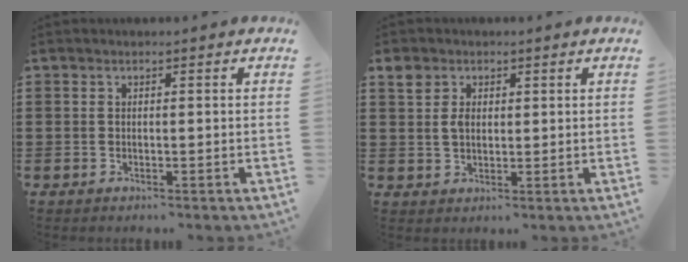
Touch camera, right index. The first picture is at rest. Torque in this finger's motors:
{"motor_torque": [0.04, 0.03, 0.16, 0.04]}